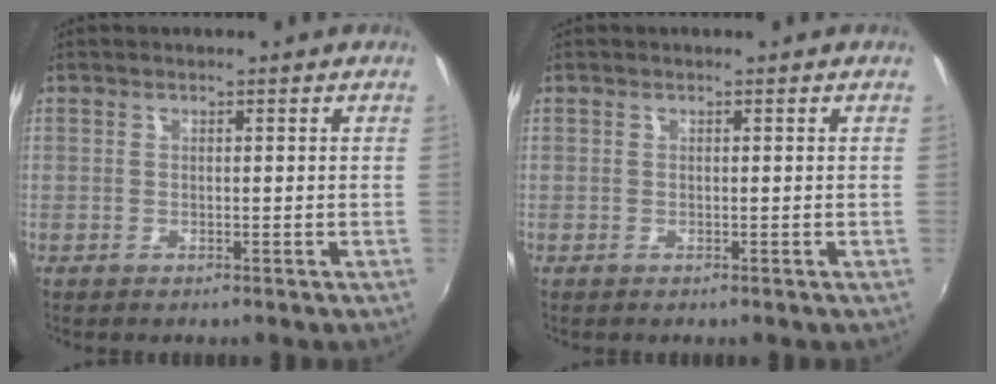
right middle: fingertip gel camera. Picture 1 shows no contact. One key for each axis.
{"total": 0.0}